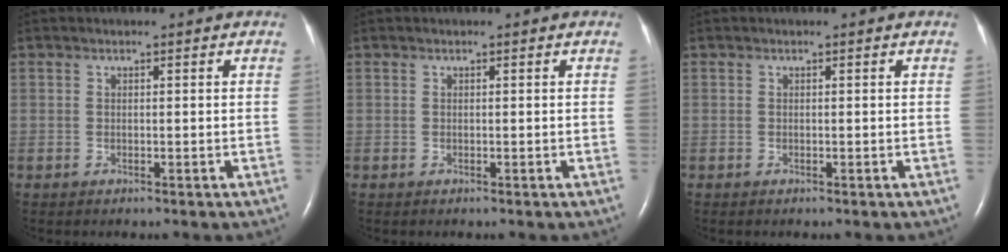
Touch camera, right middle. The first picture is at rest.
{"total": 0.0}
{"total": 0.0}